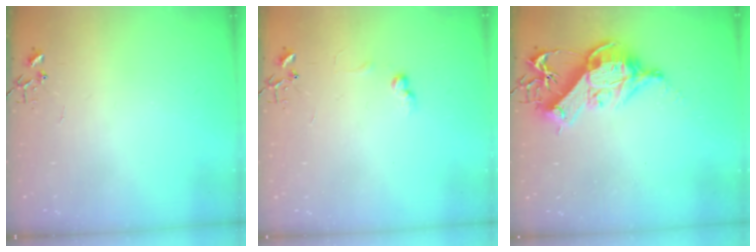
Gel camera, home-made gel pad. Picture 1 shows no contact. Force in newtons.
{"total": 5.5, "press": 5.5, "slide": 0.8}
{"total": 13.7, "press": 13.5, "slide": 2.2}